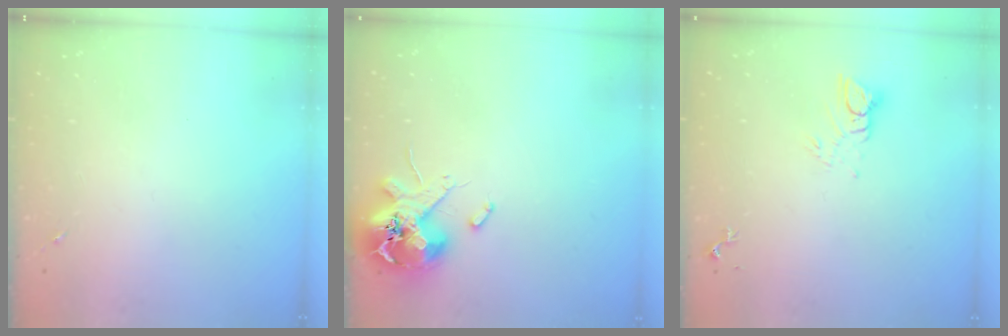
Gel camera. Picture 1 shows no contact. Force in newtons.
{"total": 13.9, "press": 13.8, "slide": 2.0}
{"total": 4.4, "press": 4.4, "slide": 0.4}